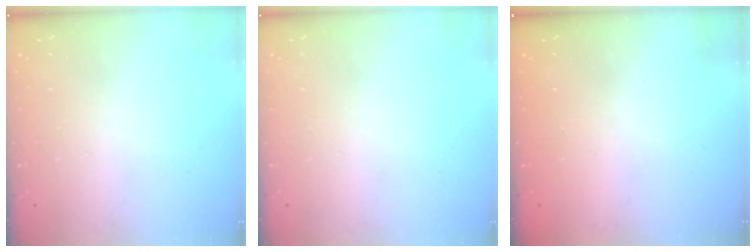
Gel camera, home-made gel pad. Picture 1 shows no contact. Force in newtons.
{"total": 0.0}
{"total": 2.5, "press": 2.4, "slide": 0.7}